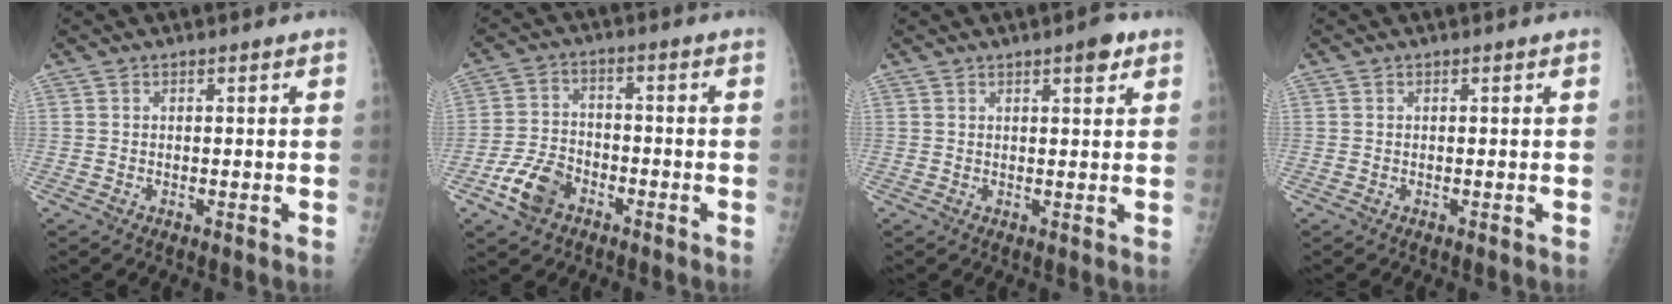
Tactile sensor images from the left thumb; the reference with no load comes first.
{"total": 8.1, "force": [-4.7, 5.3, 4.0], "torque": [-0.072, 0.025, -0.084]}
{"total": 3.6, "force": [2.0, 1.1, 2.8], "torque": [-0.032, -0.006, 0.023]}
{"total": 0.0}